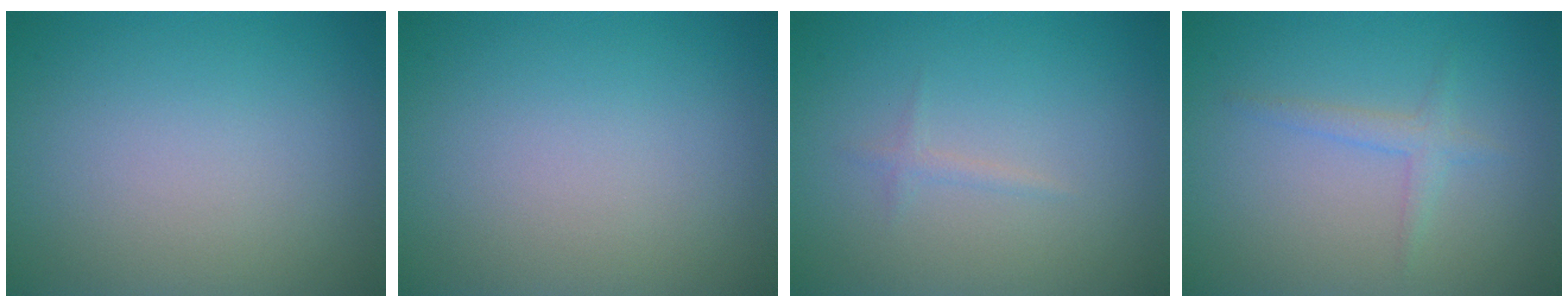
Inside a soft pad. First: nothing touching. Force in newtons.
{"total": 0.0}
{"total": 0.7, "press": 0.7, "slide": 0.1}
{"total": 1.4, "press": 1.4, "slide": 0.1}